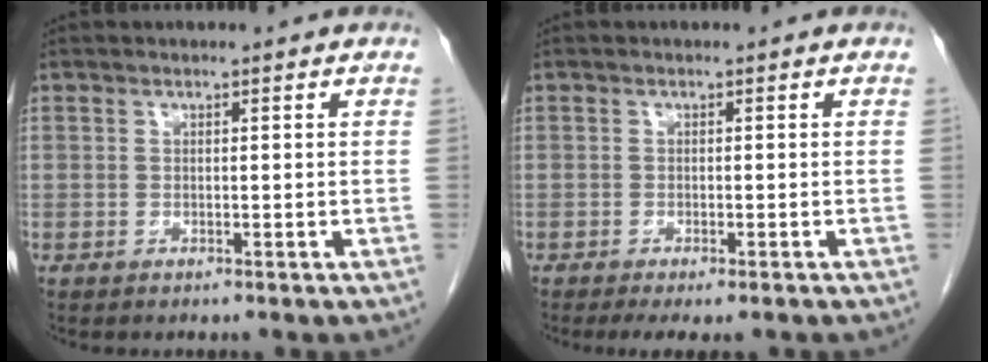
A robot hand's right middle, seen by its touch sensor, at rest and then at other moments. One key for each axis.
{"total": 4.4, "fx": -3.3, "fy": 1.2, "fz": 2.6, "tx": -0.032, "ty": -0.010, "tz": -0.046}